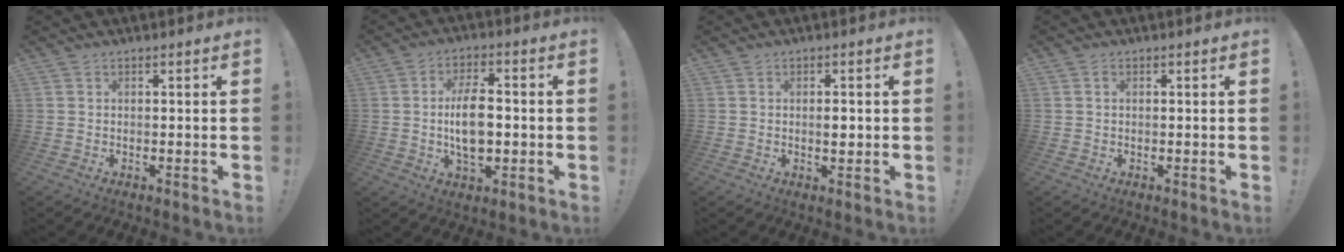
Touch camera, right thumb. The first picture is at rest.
{"total": 10.9, "force": [-0.8, 5.9, 9.2], "torque": [-0.161, 0.002, -0.018]}
{"total": 2.2, "force": [-0.3, 1.0, 2.0], "torque": [-0.026, 0.000, -0.008]}
{"total": 0.6, "force": [0.1, 0.4, 0.4], "torque": [-0.002, -0.001, 0.000]}